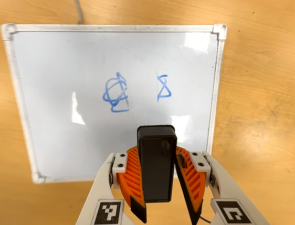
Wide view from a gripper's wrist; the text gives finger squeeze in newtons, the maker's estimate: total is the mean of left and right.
{"total": 7.7, "left": 8.1, "right": 7.4}